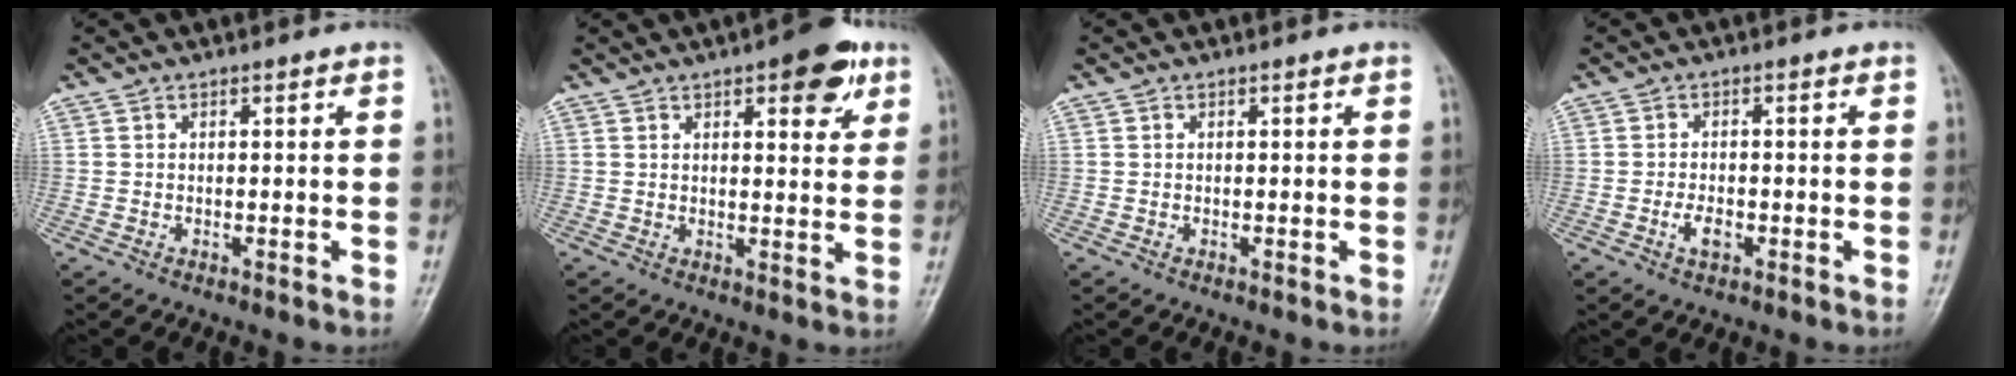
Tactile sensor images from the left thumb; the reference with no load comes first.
{"total": 8.4, "force": [4.4, 3.3, 6.4], "torque": [-0.059, -0.015, 0.052]}
{"total": 0.0}
{"total": 2.7, "force": [-1.0, 1.5, 2.0], "torque": [-0.037, 0.003, -0.020]}